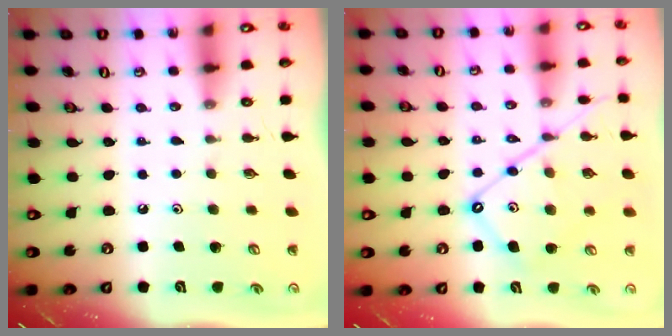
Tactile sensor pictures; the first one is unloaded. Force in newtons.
{"total": 13.1, "press": 13.1, "slide": 1.1}